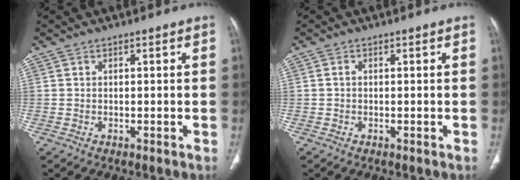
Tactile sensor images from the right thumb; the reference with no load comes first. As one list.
[{"total": 0.6, "force": [-0.1, 0.4, 0.4], "torque": [-0.007, 0.002, -0.005]}]